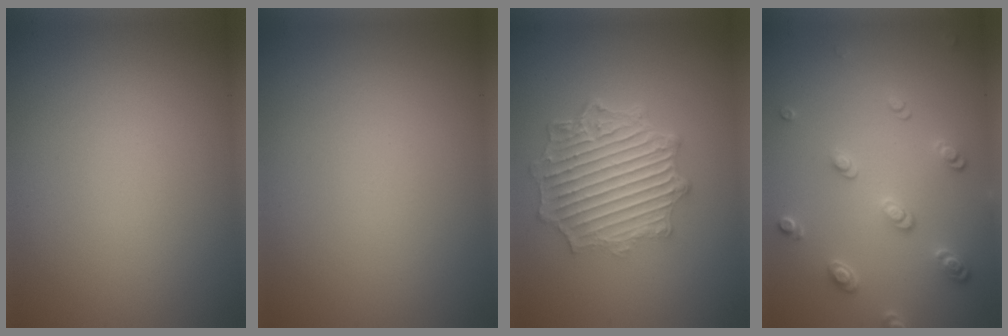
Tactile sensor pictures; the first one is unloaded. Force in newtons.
{"total": 0.0}
{"total": 6.8, "press": 5.1, "slide": 4.5}
{"total": 2.6, "press": 2.5, "slide": 0.7}